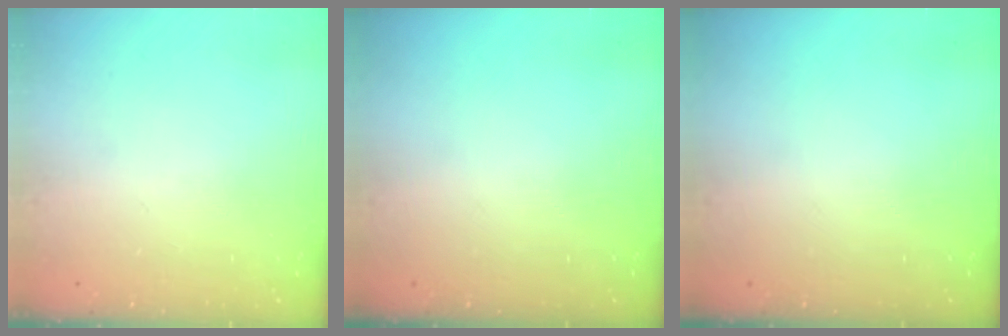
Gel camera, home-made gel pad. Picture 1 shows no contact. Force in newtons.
{"total": 0.0}
{"total": 0.0}